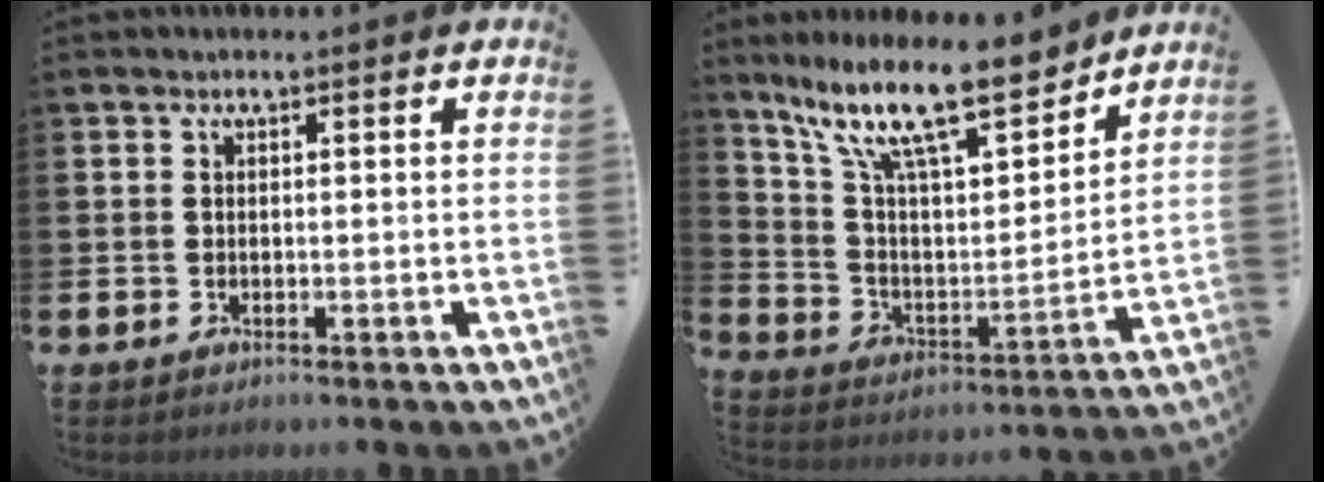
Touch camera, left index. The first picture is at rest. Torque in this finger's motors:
{"motor_torque": [0.97, -1.17, 1.05, 0.21]}